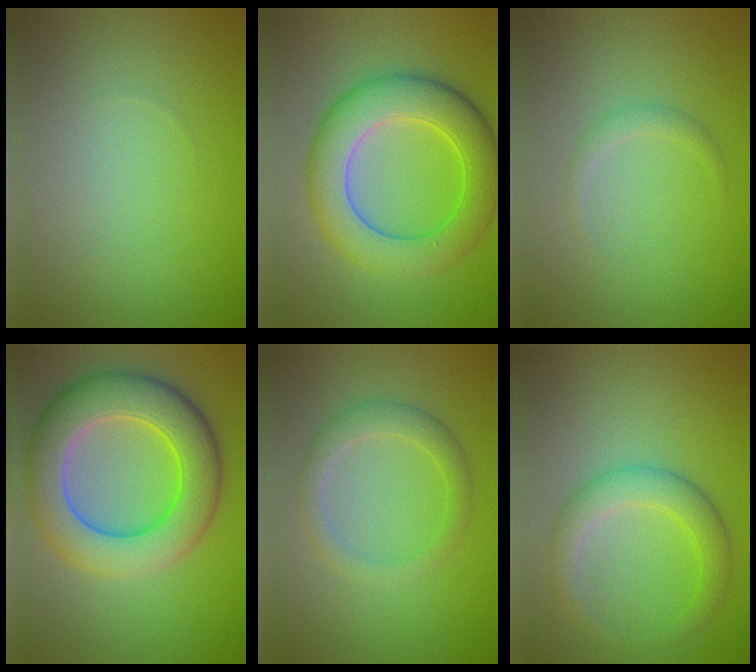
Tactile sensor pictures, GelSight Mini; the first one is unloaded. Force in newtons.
{"total": 8.1, "press": 8.1, "slide": 0.1}
{"total": 1.1, "press": 1.1, "slide": 0.0}
{"total": 9.4, "press": 9.4, "slide": 0.5}
{"total": 2.6, "press": 2.6, "slide": 0.1}
{"total": 3.6, "press": 3.6, "slide": 0.1}